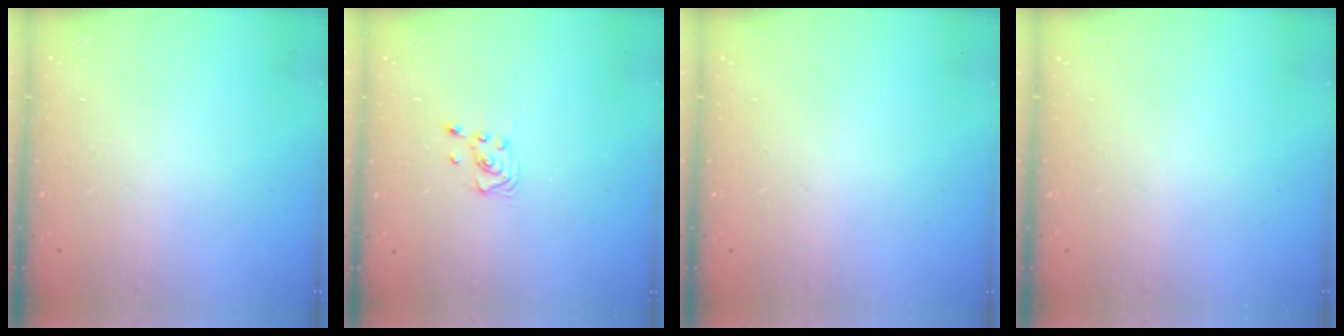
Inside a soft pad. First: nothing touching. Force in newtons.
{"total": 2.6, "press": 2.6, "slide": 0.3}
{"total": 0.0}
{"total": 0.0}